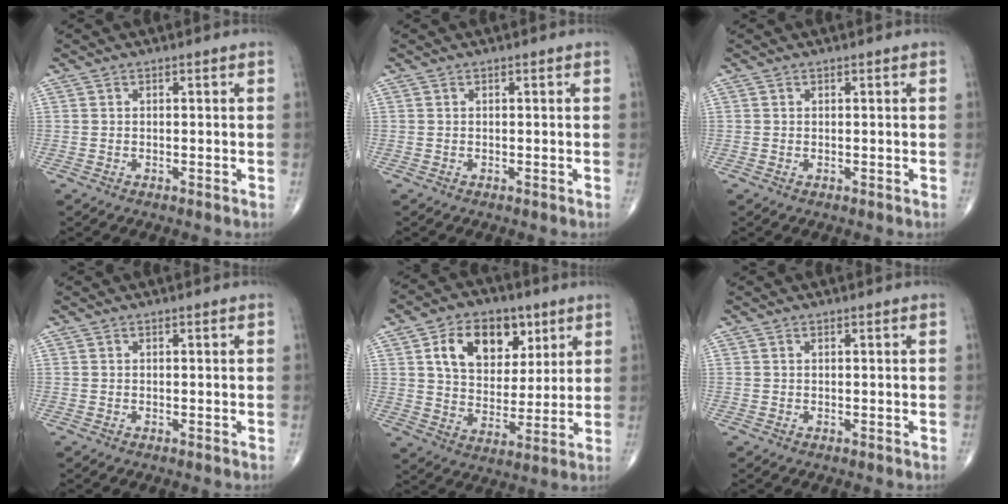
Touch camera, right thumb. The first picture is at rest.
{"total": 0.0}
{"total": 0.0}
{"total": 0.0}
{"total": 15.0, "force": [6.1, 10.2, 9.1], "torque": [-0.106, -0.017, 0.107]}
{"total": 0.0}